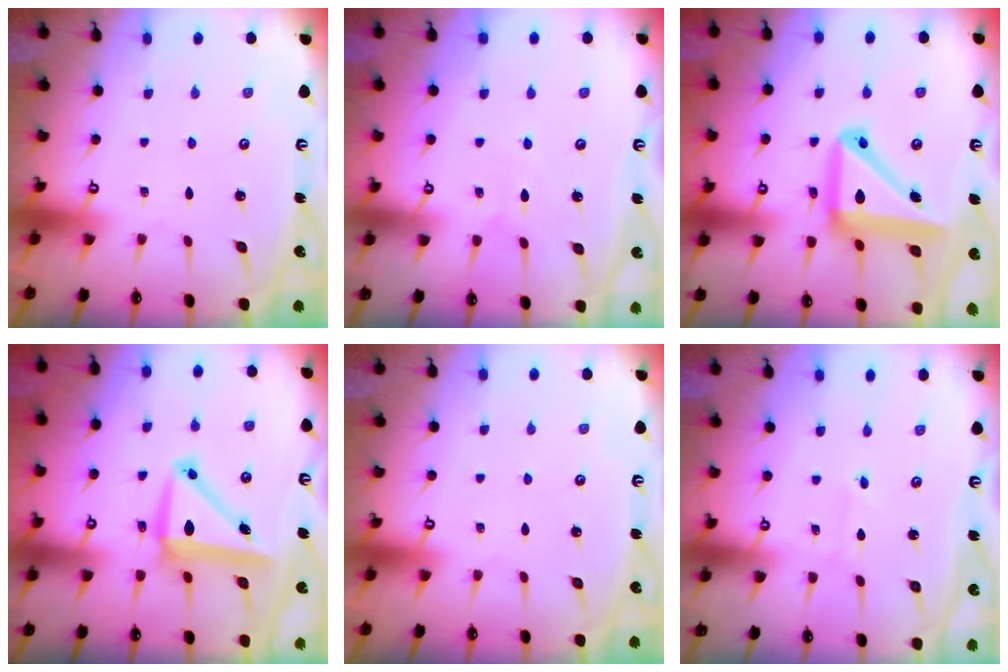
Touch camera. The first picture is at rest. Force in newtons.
{"total": 4.6, "press": 4.5, "slide": 0.6}
{"total": 15.5, "press": 15.4, "slide": 1.8}
{"total": 8.5, "press": 8.3, "slide": 1.7}
{"total": 0.0}
{"total": 0.7, "press": 0.7, "slide": 0.0}